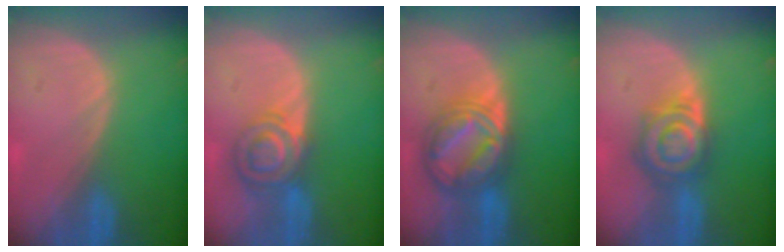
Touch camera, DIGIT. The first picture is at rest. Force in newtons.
{"total": 7.3, "press": 6.1, "slide": 4.0}
{"total": 8.8, "press": 8.8, "slide": 0.6}
{"total": 7.6, "press": 6.9, "slide": 3.2}